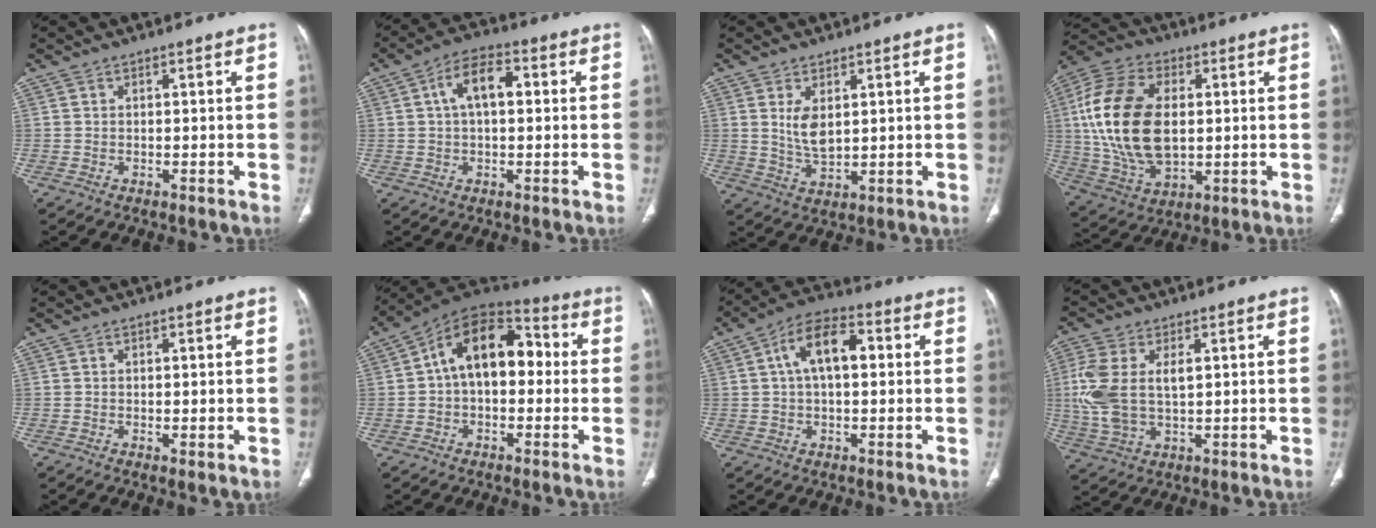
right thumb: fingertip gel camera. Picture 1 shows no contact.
{"total": 7.7, "force": [1.3, 4.2, 6.3], "torque": [-0.106, 0.022, 0.015]}
{"total": 5.6, "force": [1.6, 2.9, 4.5], "torque": [-0.077, -0.015, 0.042]}
{"total": 21.2, "force": [1.9, 12.7, 16.9], "torque": [-0.335, -0.005, 0.040]}
{"total": 1.1, "force": [-0.2, 0.3, 1.0], "torque": [-0.018, -0.007, -0.002]}
{"total": 14.6, "force": [0.9, 9.3, 11.3], "torque": [-0.139, 0.045, 0.000]}
{"total": 10.0, "force": [1.8, 5.4, 8.2], "torque": [-0.135, 0.026, 0.021]}
{"total": 11.0, "force": [1.9, 6.1, 9.0], "torque": [-0.218, 0.002, 0.043]}